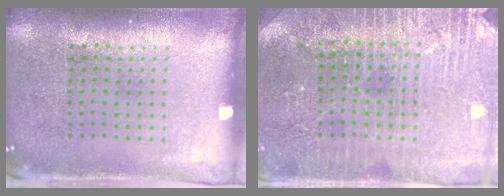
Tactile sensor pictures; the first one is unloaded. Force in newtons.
{"total": 3.5, "press": 3.4, "slide": 0.7}